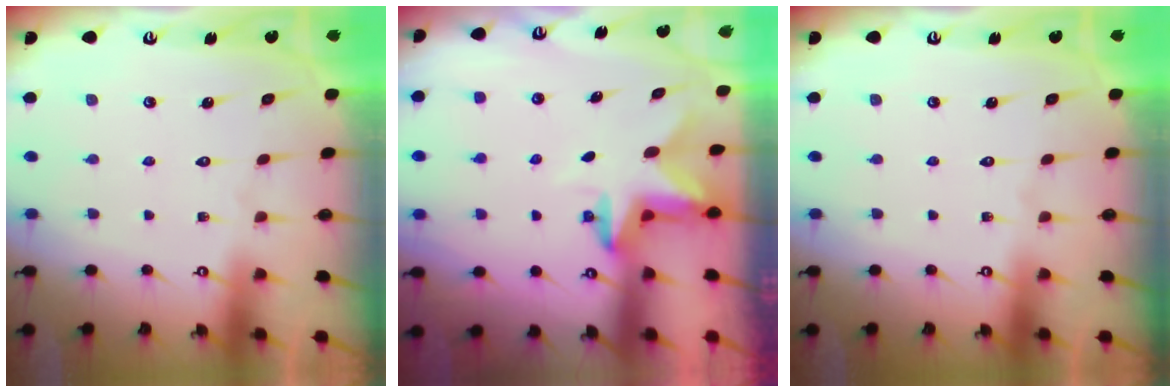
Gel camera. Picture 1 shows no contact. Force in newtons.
{"total": 2.8, "press": 2.8, "slide": 0.6}
{"total": 0.0}